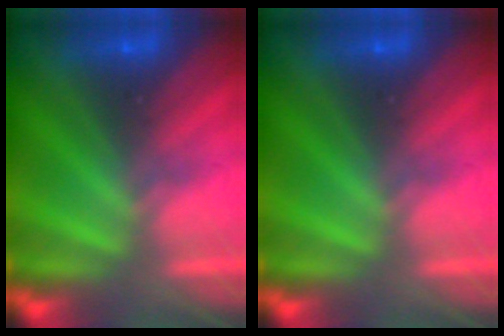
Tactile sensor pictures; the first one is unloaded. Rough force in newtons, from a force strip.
{"total": 0.0}